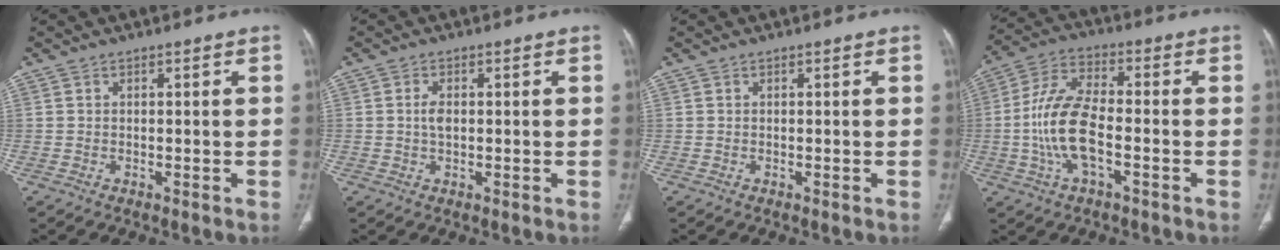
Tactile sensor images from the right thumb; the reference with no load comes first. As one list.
[{"total": 2.2, "force": [0.1, 1.2, 1.8], "torque": [-0.038, 0.001, 0.002]}, {"total": 0.0}, {"total": 12.7, "force": [-2.5, 5.6, 11.1], "torque": [-0.233, 0.026, -0.052]}]